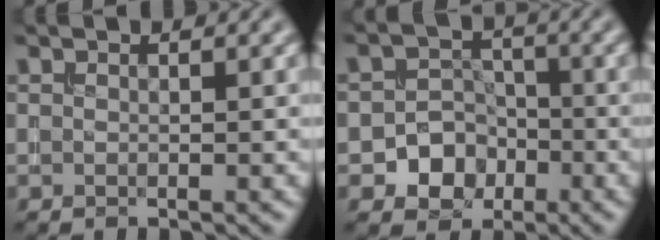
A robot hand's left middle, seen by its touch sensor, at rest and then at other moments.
{"total": 4.1, "force": [-1.7, 3.5, 1.2], "torque": [0.012, 0.007, -0.042]}